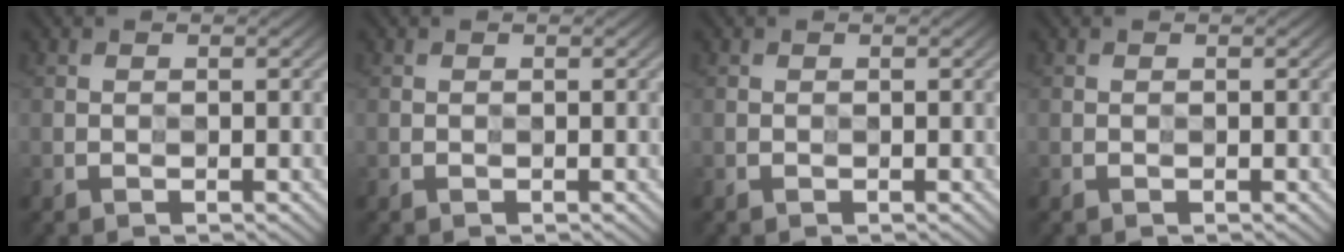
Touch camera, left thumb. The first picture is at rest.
{"total": 0.0}
{"total": 0.0}
{"total": 0.0}